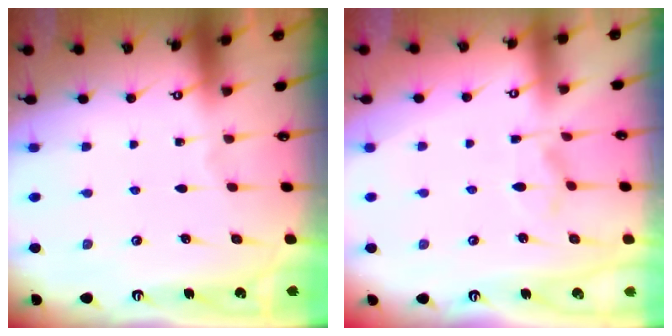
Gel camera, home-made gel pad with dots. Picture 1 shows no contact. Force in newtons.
{"total": 6.3, "press": 6.2, "slide": 1.2}